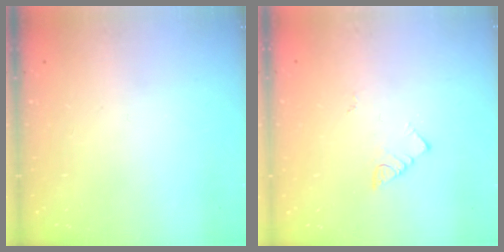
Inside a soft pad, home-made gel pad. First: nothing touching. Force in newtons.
{"total": 2.9, "press": 2.9, "slide": 0.3}